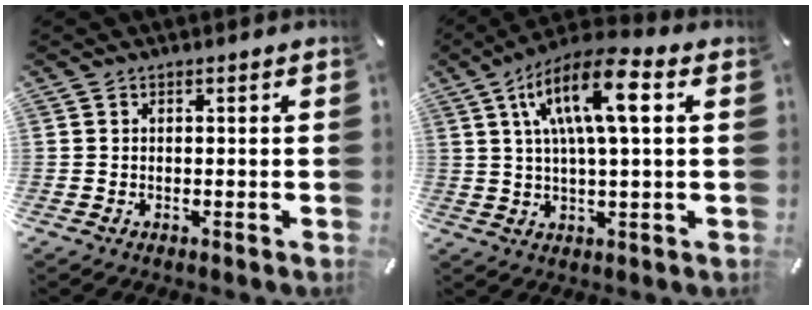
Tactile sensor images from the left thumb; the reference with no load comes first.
{"total": 13.4, "force": [4.0, 3.7, 12.2], "torque": [-0.227, 0.005, 0.068]}